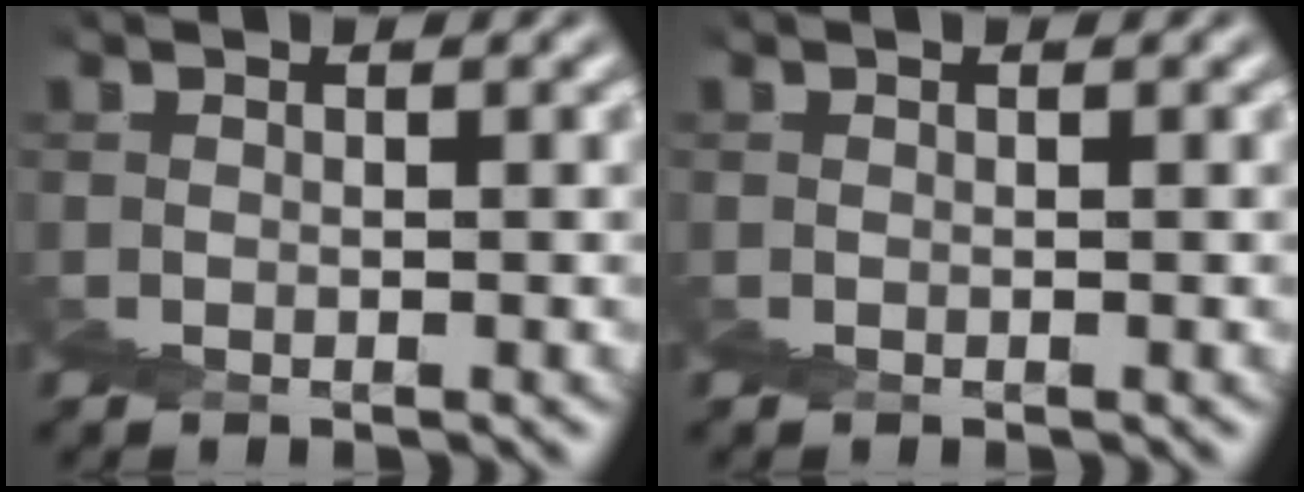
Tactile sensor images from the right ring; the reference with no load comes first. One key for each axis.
{"total": 0.0}